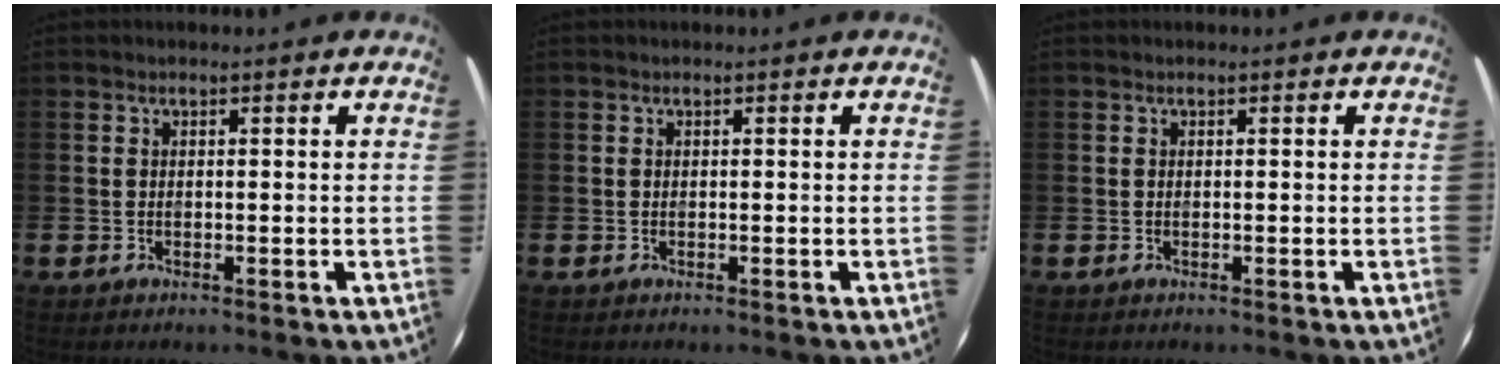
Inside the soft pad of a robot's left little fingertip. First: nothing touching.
{"total": 0.0}
{"total": 0.0}